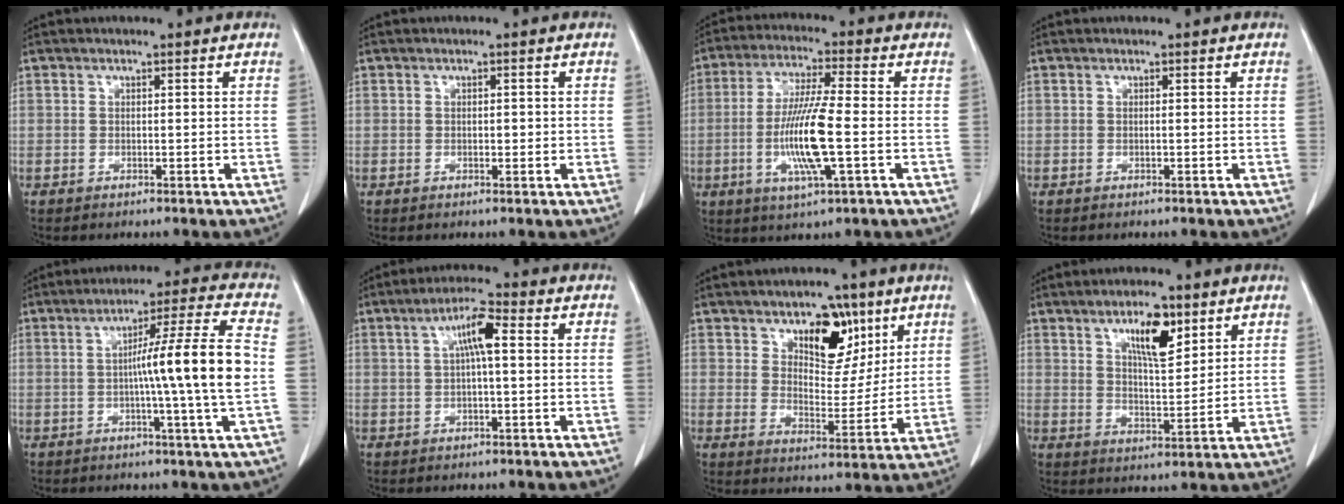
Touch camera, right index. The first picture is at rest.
{"total": 1.1, "force": [0.0, 0.6, 1.0], "torque": [-0.014, 0.000, 0.001]}
{"total": 11.5, "force": [-2.2, 0.6, 11.3], "torque": [-0.225, -0.011, -0.046]}
{"total": 0.0}
{"total": 12.2, "force": [-0.7, -2.2, 12.0], "torque": [-0.190, 0.000, -0.013]}
{"total": 5.5, "force": [1.1, 0.8, 5.3], "torque": [-0.098, 0.015, 0.017]}
{"total": 9.6, "force": [5.3, 5.3, 6.0], "torque": [-0.084, 0.004, 0.087]}
{"total": 8.0, "force": [4.4, 2.2, 6.3], "torque": [-0.110, -0.001, 0.076]}